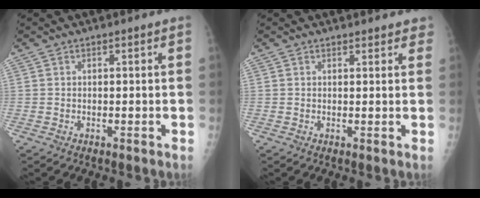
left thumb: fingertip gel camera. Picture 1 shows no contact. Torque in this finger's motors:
{"motor_torque": [-0.33, 0.20, -0.08, -0.19, 0.01]}